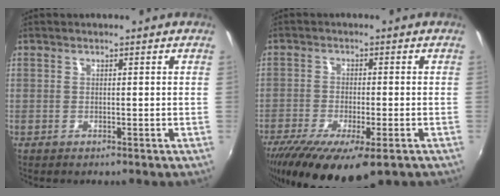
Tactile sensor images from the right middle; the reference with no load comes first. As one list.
[{"total": 15.3, "force": [-10.0, 4.1, 10.8], "torque": [-0.215, -0.061, -0.159]}]